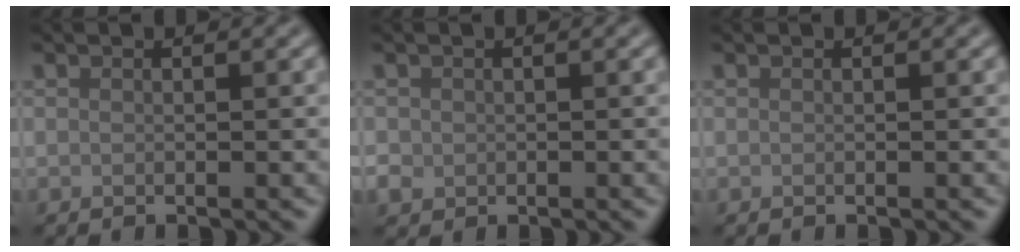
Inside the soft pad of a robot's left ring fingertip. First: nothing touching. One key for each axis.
{"total": 1.4, "fx": -0.1, "fy": 1.3, "fz": 0.3, "tx": -0.004, "ty": -0.004, "tz": -0.006}
{"total": 0.0}